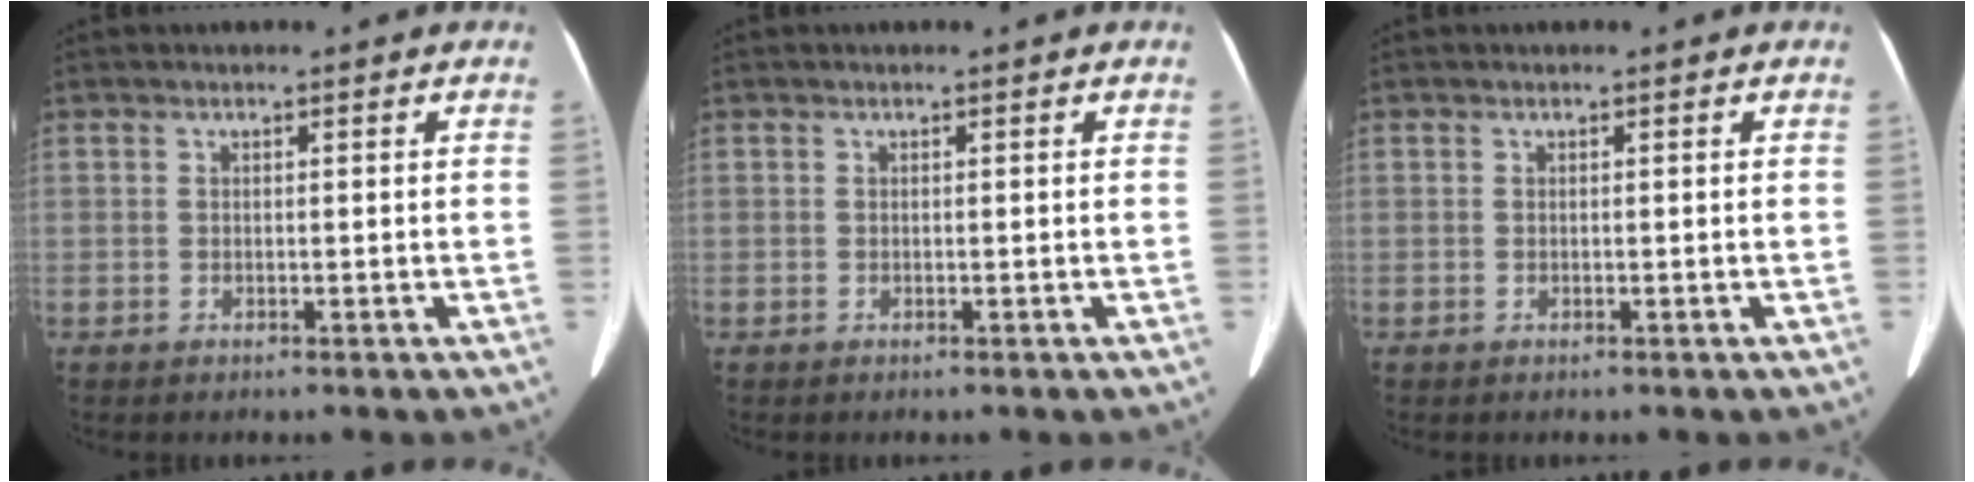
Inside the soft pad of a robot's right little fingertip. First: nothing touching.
{"total": 0.0}
{"total": 0.0}